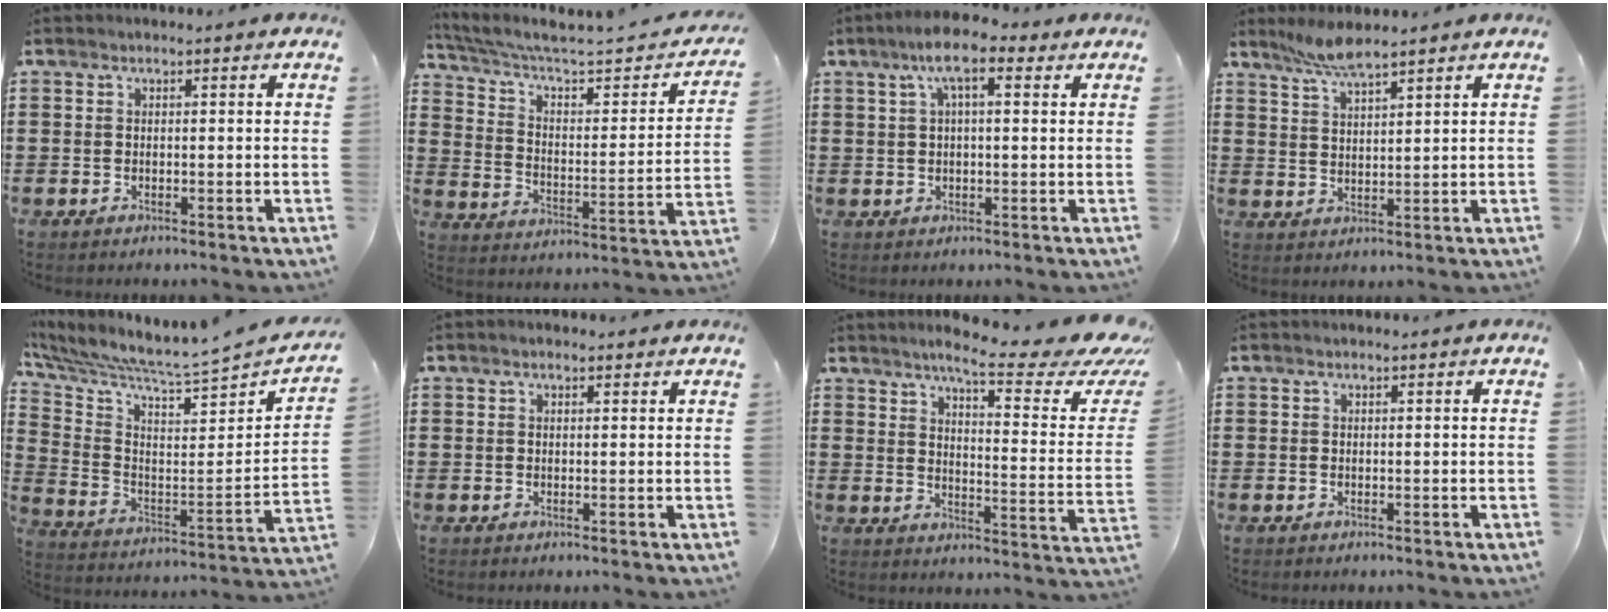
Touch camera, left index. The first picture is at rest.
{"total": 4.4, "force": [3.1, 1.2, 2.8], "torque": [-0.074, -0.030, 0.044]}
{"total": 6.6, "force": [3.3, 1.6, 5.5], "torque": [-0.114, 0.014, 0.055]}
{"total": 4.1, "force": [3.6, 0.2, 1.9], "torque": [-0.048, -0.006, 0.067]}
{"total": 5.3, "force": [4.9, -0.8, 1.9], "torque": [-0.066, -0.070, 0.073]}
{"total": 0.8, "force": [0.6, 0.4, 0.3], "torque": [-0.007, 0.005, 0.011]}
{"total": 8.8, "force": [6.5, 1.0, 5.8], "torque": [-0.096, -0.053, 0.098]}
{"total": 0.0}